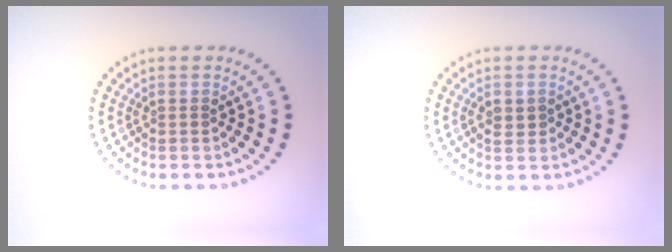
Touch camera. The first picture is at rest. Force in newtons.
{"total": 1.3, "press": 1.3, "slide": 0.0}